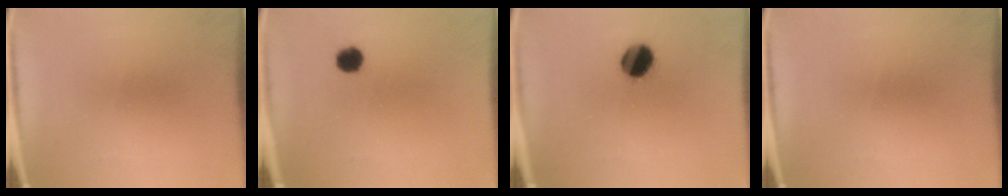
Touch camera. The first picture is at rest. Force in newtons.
{"total": 3.2}
{"total": 8.3}
{"total": 0.0}